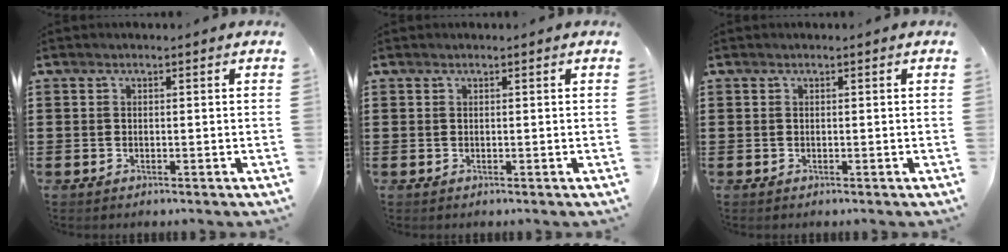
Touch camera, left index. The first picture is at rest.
{"total": 0.0}
{"total": 0.0}